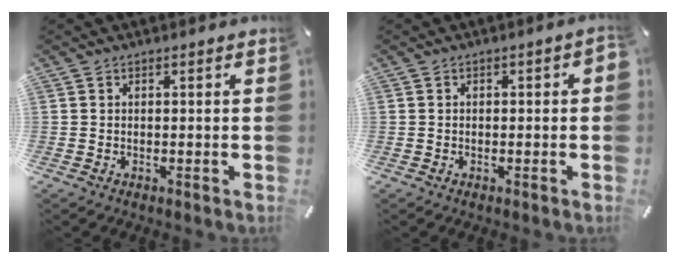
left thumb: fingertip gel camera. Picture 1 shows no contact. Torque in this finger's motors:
{"motor_torque": [0.36, -0.33, 0.04, 0.27, -0.04]}